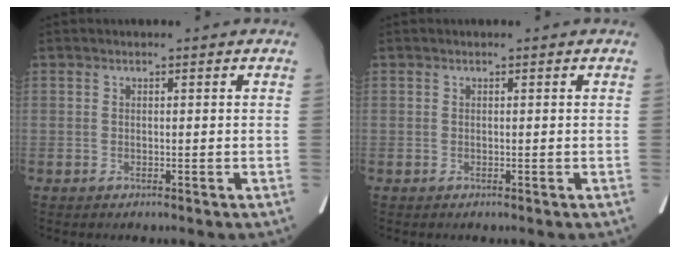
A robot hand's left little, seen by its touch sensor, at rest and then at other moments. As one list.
[{"total": 0.0}]